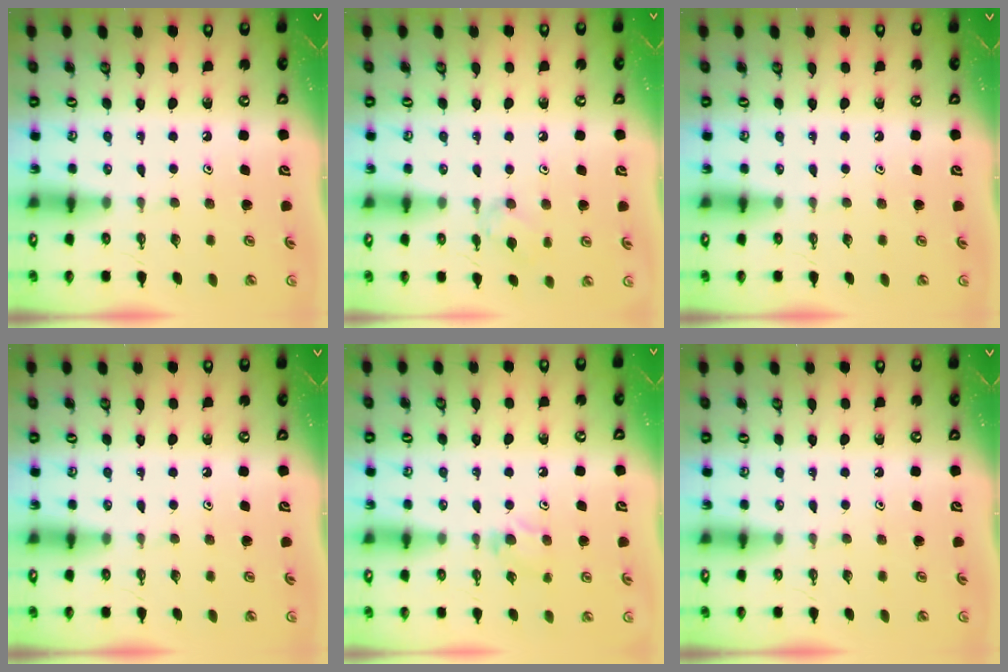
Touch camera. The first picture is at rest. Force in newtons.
{"total": 6.2, "press": 6.1, "slide": 0.9}
{"total": 0.0}
{"total": 0.0}
{"total": 4.9, "press": 4.8, "slide": 0.8}
{"total": 0.0}